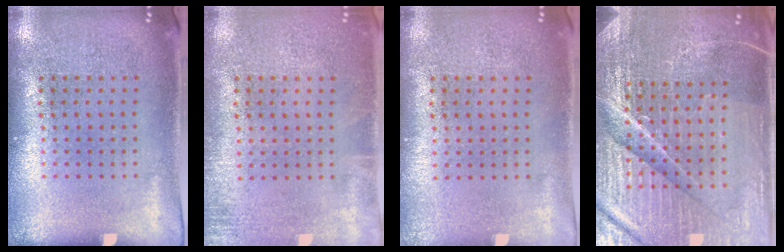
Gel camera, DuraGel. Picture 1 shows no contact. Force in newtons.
{"total": 1.4, "press": 1.4, "slide": 0.2}
{"total": 0.0}
{"total": 5.8, "press": 5.3, "slide": 2.4}